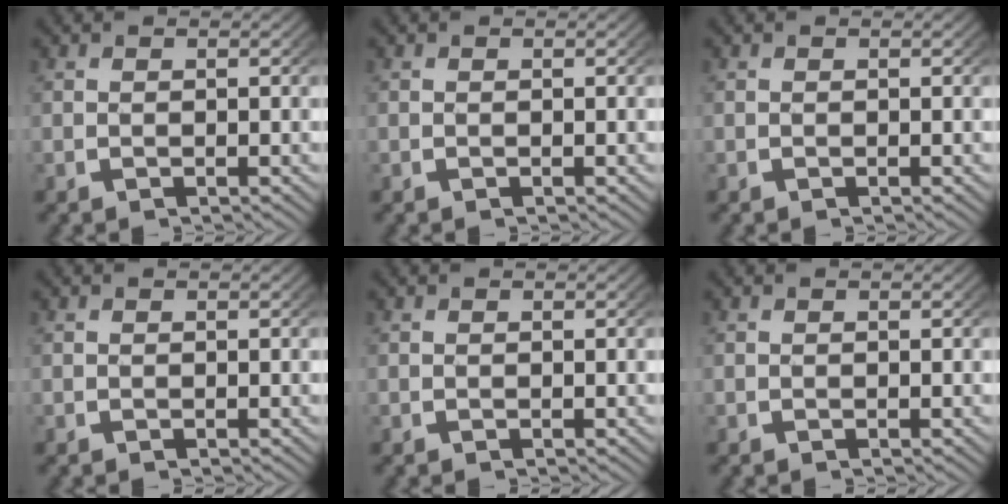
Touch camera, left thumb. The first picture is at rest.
{"total": 0.0}
{"total": 0.0}
{"total": 0.0}
{"total": 0.0}
{"total": 0.0}